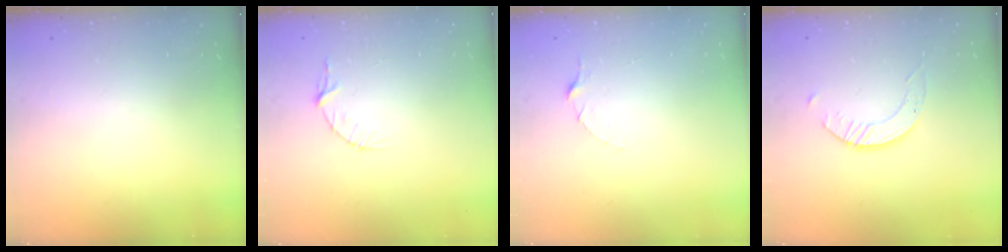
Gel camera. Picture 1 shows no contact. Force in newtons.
{"total": 3.4, "press": 3.4, "slide": 0.4}
{"total": 2.5, "press": 2.5, "slide": 0.3}
{"total": 2.9, "press": 2.9, "slide": 0.3}